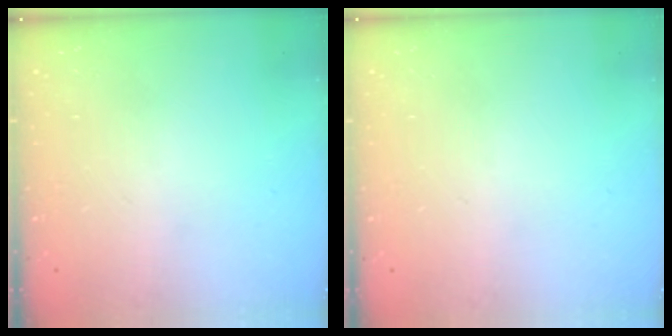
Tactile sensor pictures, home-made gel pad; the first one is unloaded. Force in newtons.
{"total": 0.0}